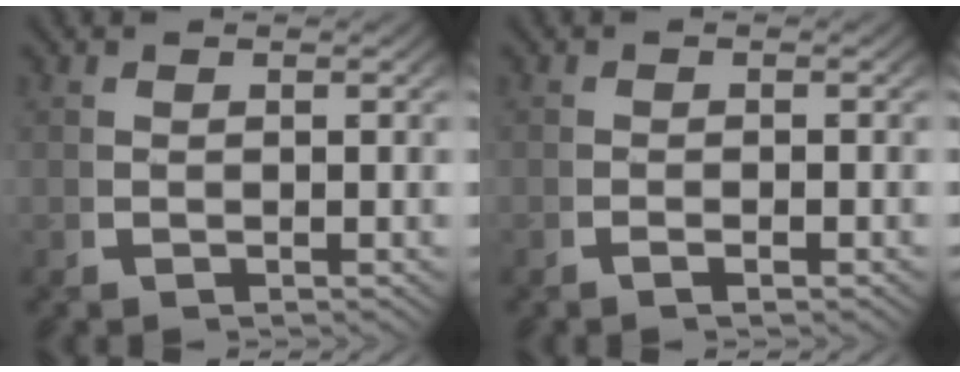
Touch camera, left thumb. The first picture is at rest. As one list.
[{"total": 0.8, "force": [-0.5, 0.1, 0.6], "torque": [-0.013, 0.002, -0.013]}]